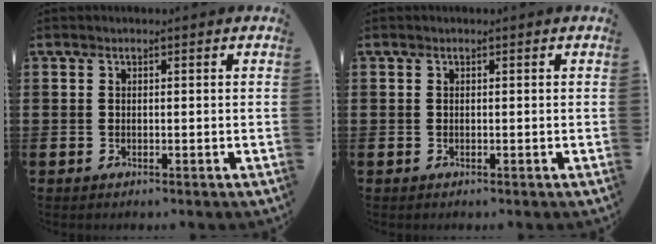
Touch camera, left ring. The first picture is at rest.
{"total": 0.0}